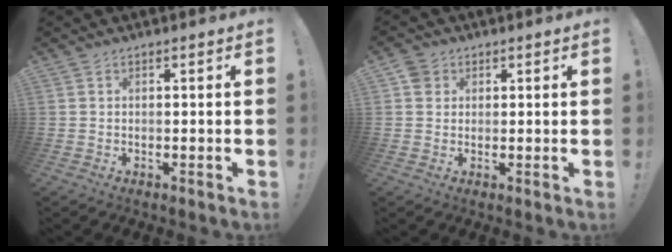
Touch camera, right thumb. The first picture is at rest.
{"total": 3.7, "force": [1.5, 3.2, 1.1], "torque": [-0.015, 0.002, 0.028]}